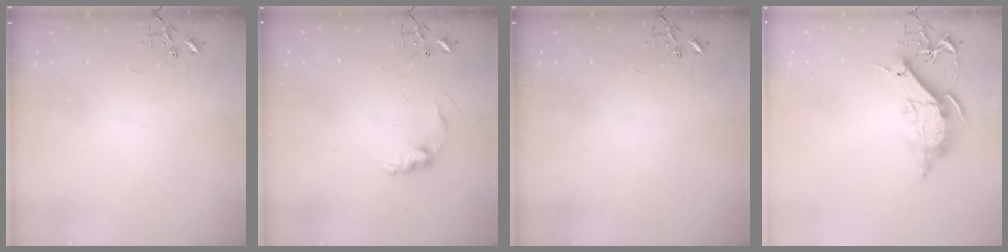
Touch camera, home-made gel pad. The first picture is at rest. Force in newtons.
{"total": 8.6, "press": 8.6, "slide": 0.4}
{"total": 0.0}
{"total": 12.5, "press": 12.5, "slide": 0.2}